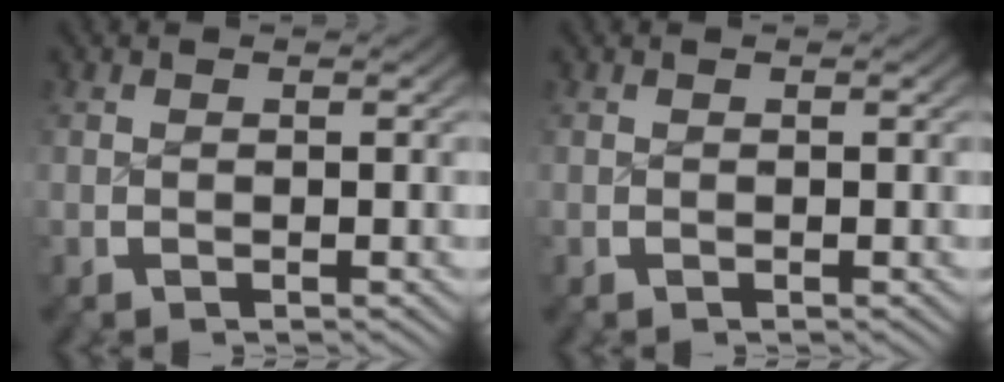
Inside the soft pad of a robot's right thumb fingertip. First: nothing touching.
{"total": 0.0}